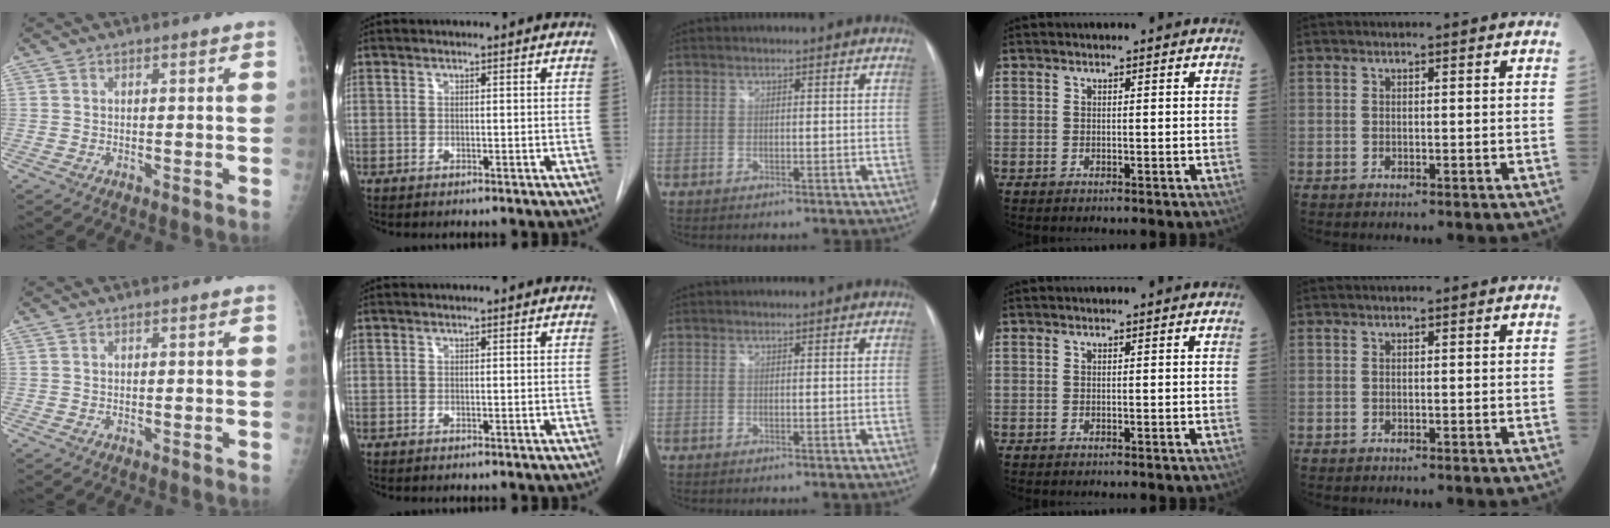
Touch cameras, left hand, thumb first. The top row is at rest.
{}